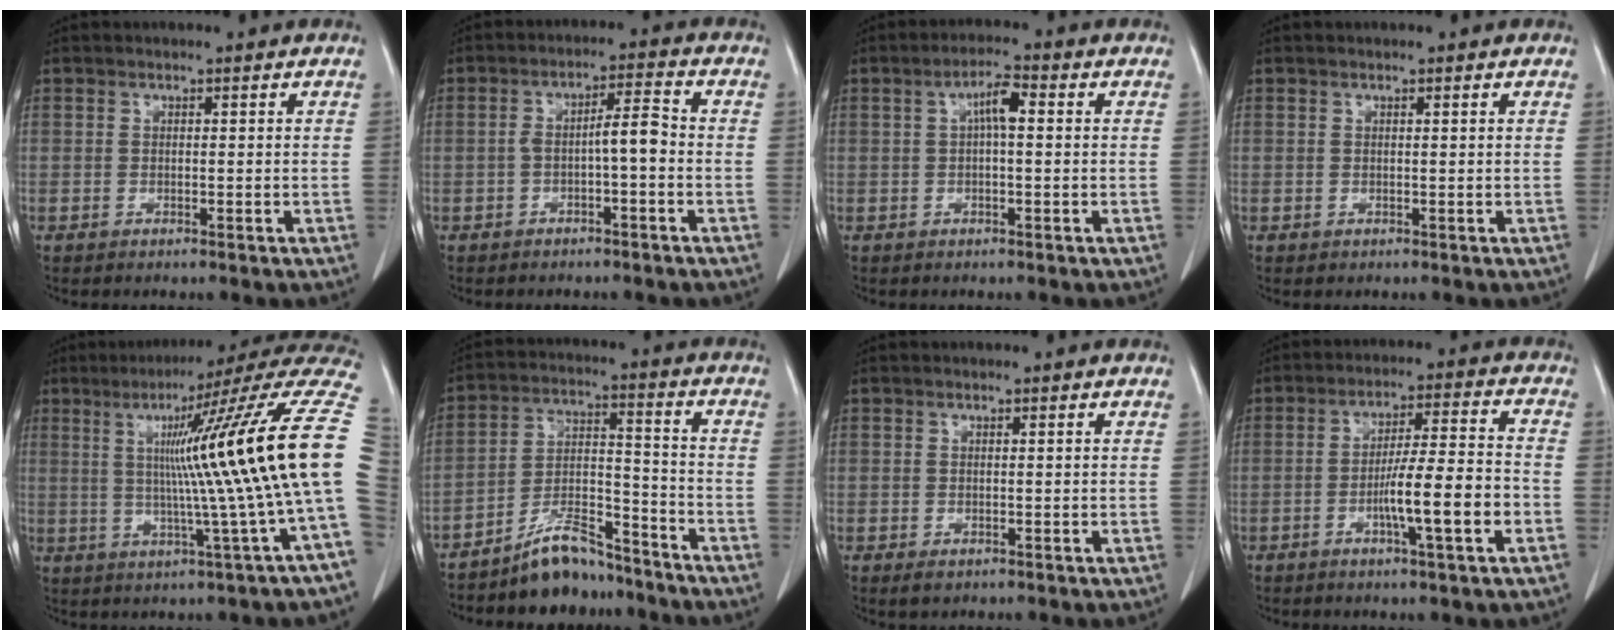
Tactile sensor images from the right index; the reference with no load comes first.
{"total": 4.6, "force": [-1.1, 0.7, 4.3], "torque": [-0.072, 0.019, -0.015]}
{"total": 3.9, "force": [0.6, 0.8, 3.8], "torque": [-0.067, 0.011, 0.007]}
{"total": 0.0}
{"total": 21.4, "force": [2.0, -2.6, 21.1], "torque": [-0.226, 0.028, 0.018]}
{"total": 9.3, "force": [-8.1, 2.1, 4.0], "torque": [-0.080, 0.011, -0.146]}
{"total": 1.1, "force": [-0.2, 0.7, 0.8], "torque": [-0.009, -0.001, 0.001]}
{"total": 9.9, "force": [-3.3, 0.2, 9.4], "torque": [-0.155, 0.004, -0.053]}